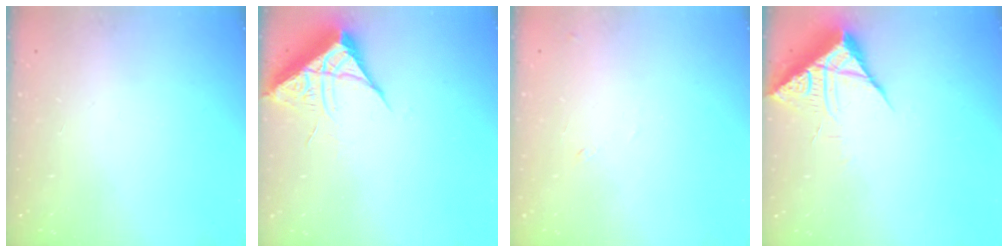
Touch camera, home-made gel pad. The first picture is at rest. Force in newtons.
{"total": 6.9, "press": 6.9, "slide": 0.4}
{"total": 5.8, "press": 5.7, "slide": 0.8}
{"total": 8.5, "press": 8.4, "slide": 0.8}